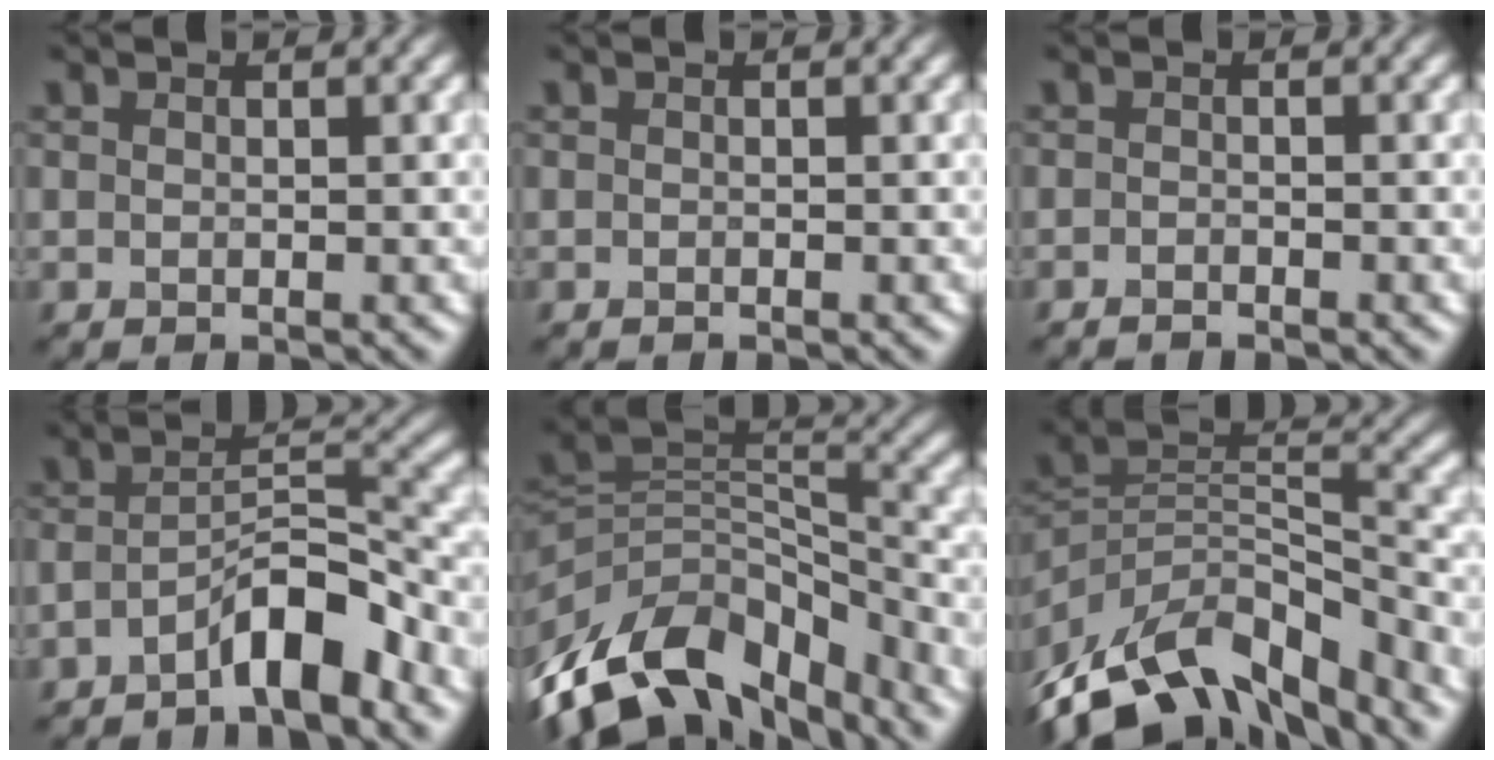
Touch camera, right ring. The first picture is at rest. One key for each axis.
{"total": 0.0}
{"total": 0.8, "fx": -0.7, "fy": 0.1, "fz": 0.3, "tx": -0.003, "ty": -0.001, "tz": -0.014}
{"total": 5.7, "fx": -3.8, "fy": 1.6, "fz": 4.1, "tx": -0.069, "ty": 0.012, "tz": -0.070}
{"total": 13.6, "fx": -8.7, "fy": 7.8, "fz": 6.9, "tx": -0.155, "ty": 0.016, "tz": -0.149}
{"total": 14.1, "fx": -10.3, "fy": 6.4, "fz": 7.2, "tx": -0.152, "ty": 0.018, "tz": -0.186}